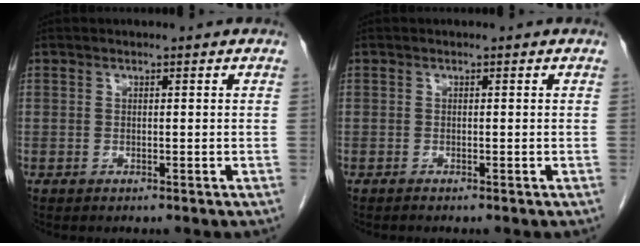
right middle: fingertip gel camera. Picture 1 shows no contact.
{"total": 0.0}